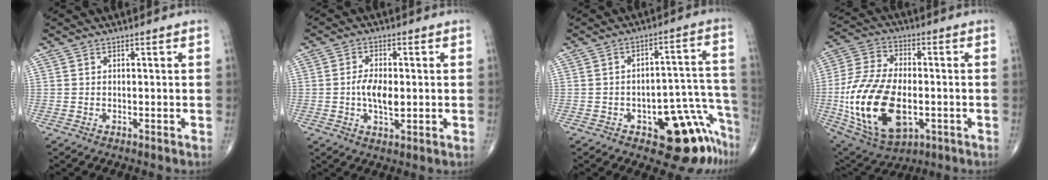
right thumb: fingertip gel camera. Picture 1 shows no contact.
{"total": 6.0, "force": [-0.3, 2.8, 5.4], "torque": [-0.097, -0.004, -0.009]}
{"total": 14.3, "force": [-8.8, 5.8, 9.8], "torque": [-0.056, 0.090, -0.112]}
{"total": 22.2, "force": [-4.1, 12.5, 17.9], "torque": [-0.350, 0.000, -0.059]}